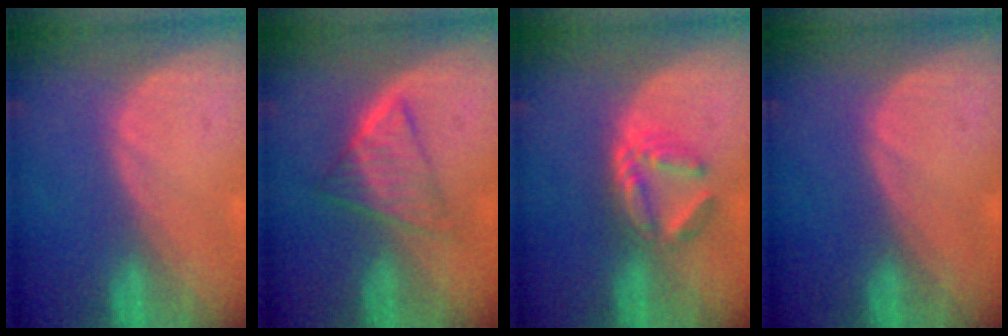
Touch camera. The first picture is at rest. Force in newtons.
{"total": 5.8, "press": 5.5, "slide": 1.7}
{"total": 5.9, "press": 5.2, "slide": 2.9}
{"total": 0.0}